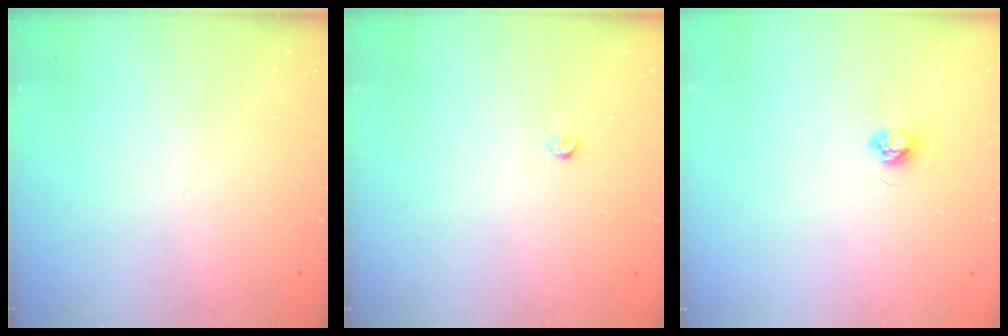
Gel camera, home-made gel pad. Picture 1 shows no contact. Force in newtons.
{"total": 2.8, "press": 2.8, "slide": 0.5}
{"total": 3.6, "press": 3.6, "slide": 0.4}